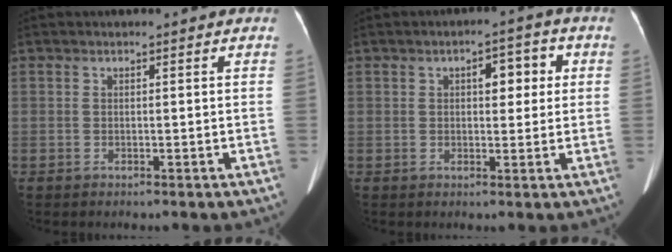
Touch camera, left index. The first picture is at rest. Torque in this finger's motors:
{"motor_torque": [0.14, 0.09, 0.07, 0.01]}